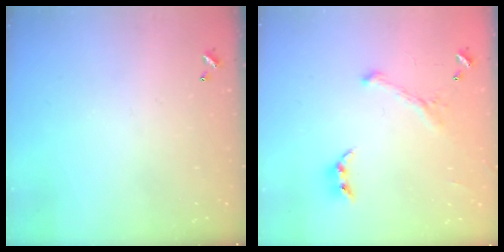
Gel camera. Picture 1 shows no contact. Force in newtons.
{"total": 1.0, "press": 0.7, "slide": 0.7}